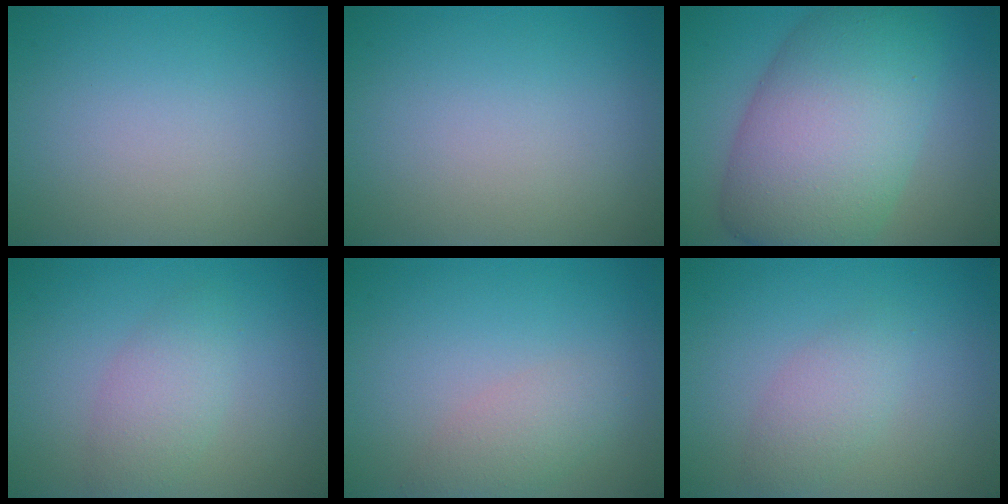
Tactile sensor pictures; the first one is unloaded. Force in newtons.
{"total": 0.0}
{"total": 12.0, "press": 12.0, "slide": 0.2}
{"total": 2.7, "press": 2.7, "slide": 0.1}
{"total": 2.4, "press": 2.4, "slide": 0.2}
{"total": 2.2, "press": 2.2, "slide": 0.0}